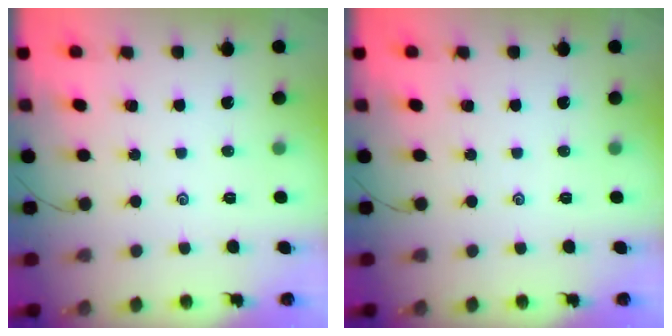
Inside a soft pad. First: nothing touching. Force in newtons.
{"total": 0.0}